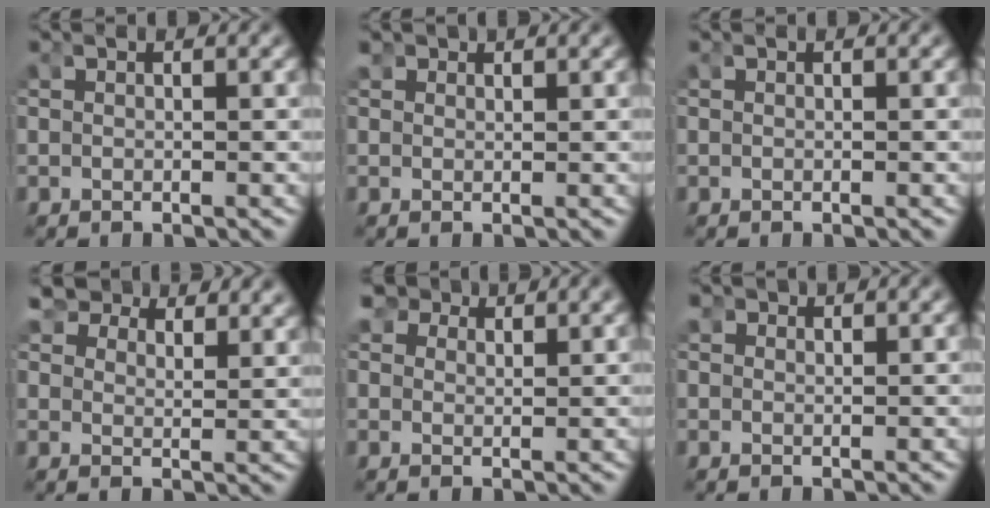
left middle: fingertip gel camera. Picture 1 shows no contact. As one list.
[{"total": 0.7, "force": [0.7, 0.0, 0.1], "torque": [-0.002, 0.000, 0.019]}, {"total": 0.0}, {"total": 5.2, "force": [4.7, 1.4, 1.8], "torque": [-0.030, -0.003, 0.079]}, {"total": 3.2, "force": [2.6, 1.4, 1.3], "torque": [-0.024, 0.001, 0.043]}, {"total": 0.6, "force": [0.5, 0.3, 0.1], "torque": [-0.006, -0.002, 0.014]}]